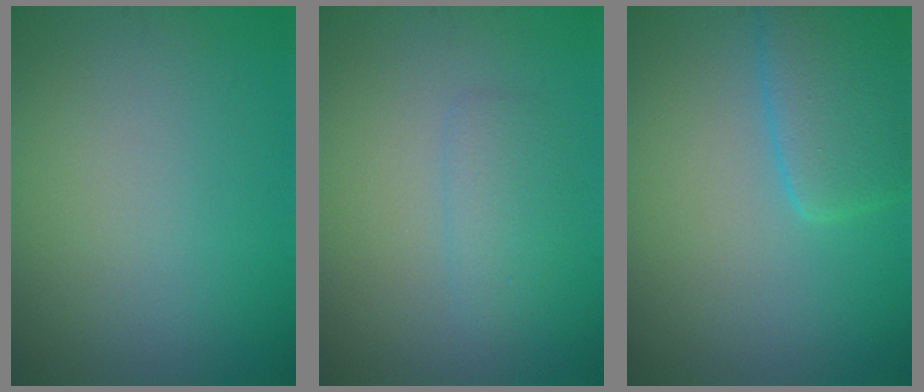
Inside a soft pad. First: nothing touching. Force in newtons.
{"total": 1.7, "press": 1.7, "slide": 0.0}
{"total": 5.4, "press": 5.4, "slide": 0.3}